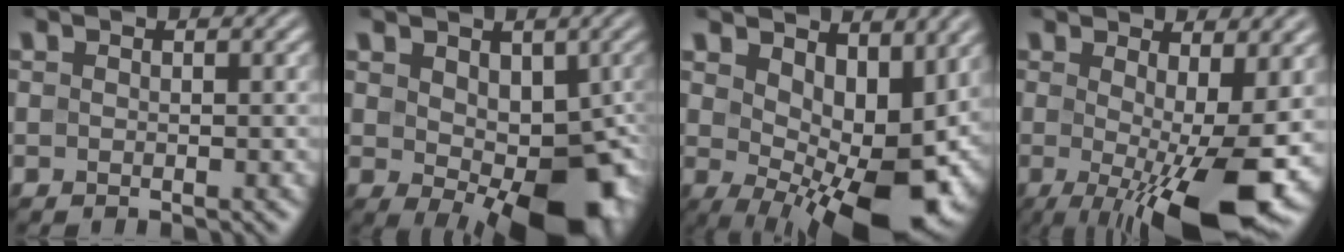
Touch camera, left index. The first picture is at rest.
{"total": 10.8, "force": [-2.1, 6.0, 8.8], "torque": [-0.118, -0.022, -0.022]}
{"total": 13.2, "force": [1.5, 6.9, 11.2], "torque": [-0.149, -0.025, 0.046]}
{"total": 11.8, "force": [-1.8, 3.1, 11.2], "torque": [-0.157, -0.016, -0.018]}